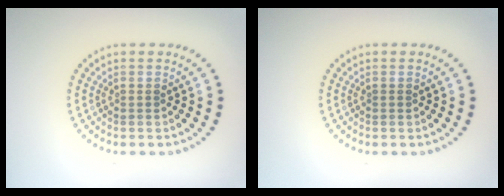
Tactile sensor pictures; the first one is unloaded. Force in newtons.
{"total": 0.0}